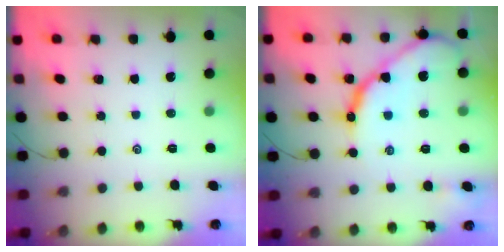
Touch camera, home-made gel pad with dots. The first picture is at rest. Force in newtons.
{"total": 14.8, "press": 14.7, "slide": 1.1}